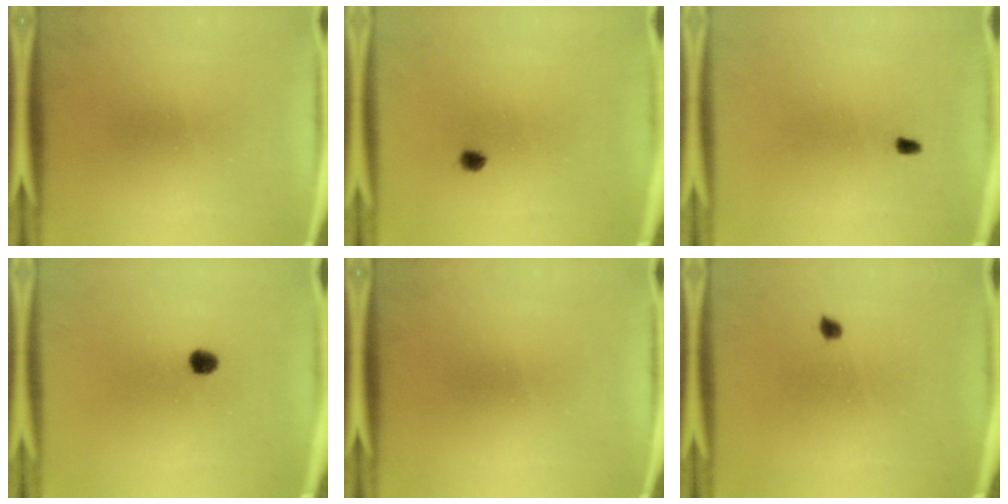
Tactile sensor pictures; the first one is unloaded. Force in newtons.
{"total": 1.4}
{"total": 0.9}
{"total": 2.5}
{"total": 0.0}
{"total": 1.1}